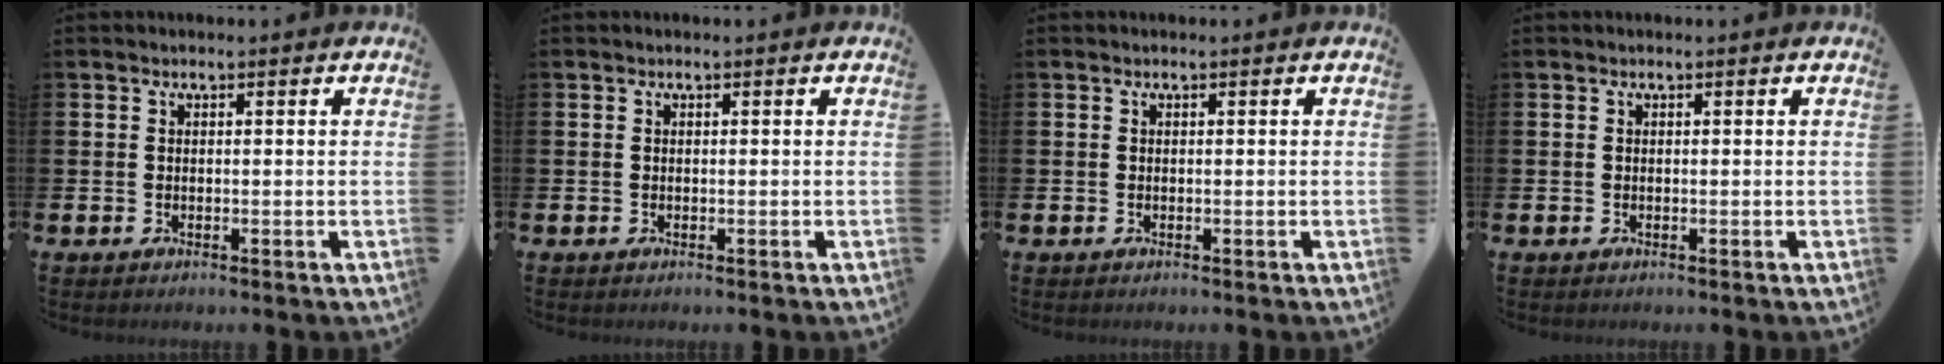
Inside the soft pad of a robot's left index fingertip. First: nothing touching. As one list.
[{"total": 0.0}, {"total": 0.0}, {"total": 0.0}]